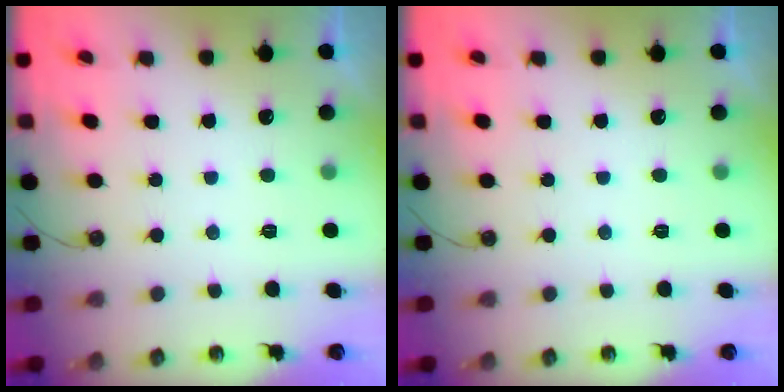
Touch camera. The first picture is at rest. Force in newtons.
{"total": 0.0}